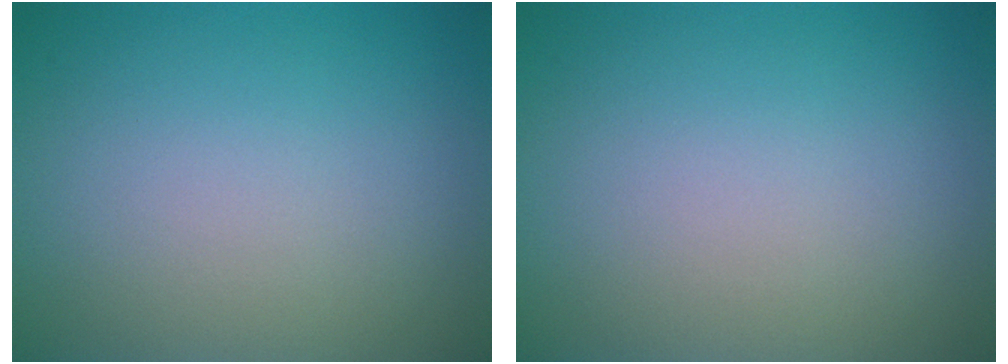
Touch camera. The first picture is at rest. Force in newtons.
{"total": 0.0}